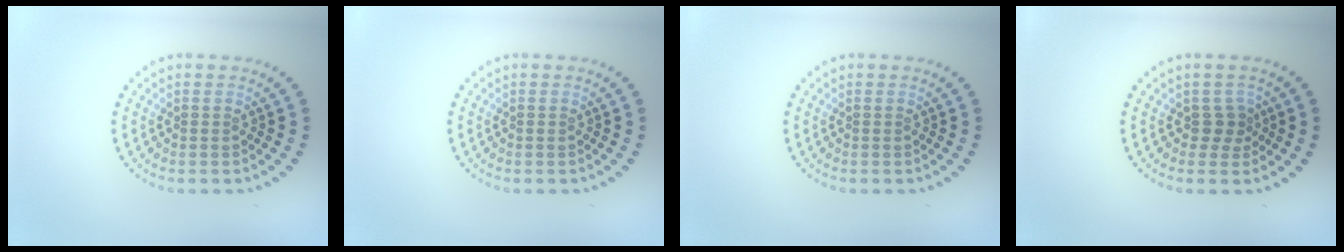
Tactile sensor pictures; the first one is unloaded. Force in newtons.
{"total": 0.0}
{"total": 0.0}
{"total": 1.6, "press": 1.2, "slide": 1.0}